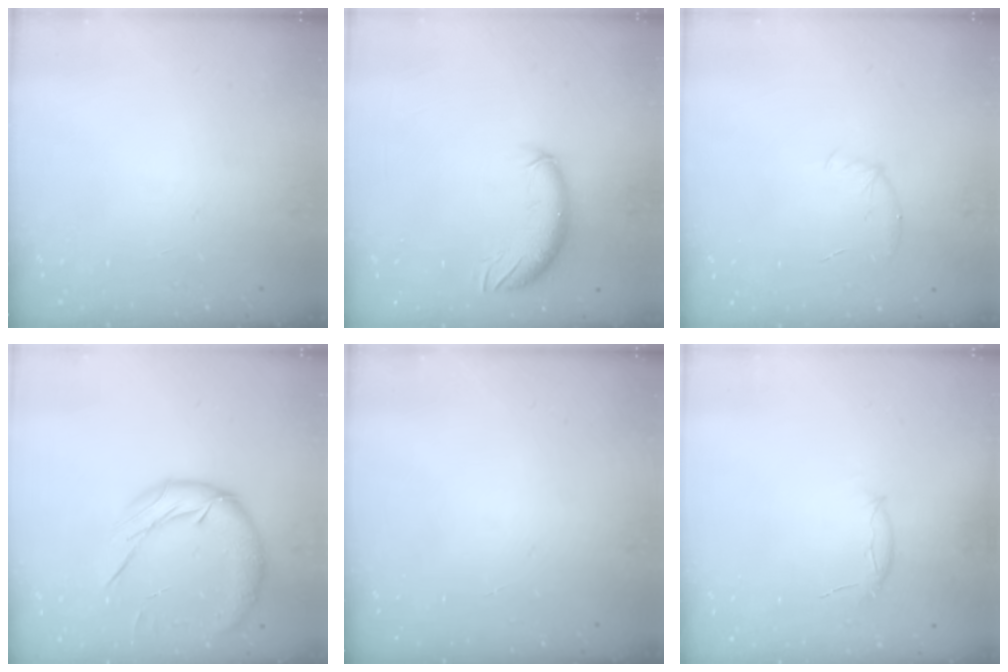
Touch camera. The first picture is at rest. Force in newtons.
{"total": 10.2, "press": 10.0, "slide": 2.1}
{"total": 5.5, "press": 5.3, "slide": 1.4}
{"total": 15.6, "press": 15.4, "slide": 2.7}
{"total": 0.0}
{"total": 5.6, "press": 5.5, "slide": 0.9}